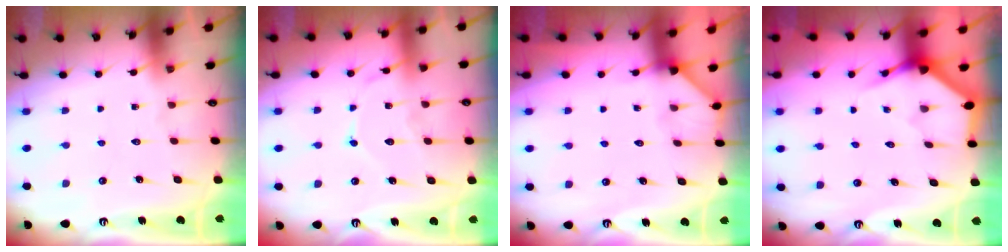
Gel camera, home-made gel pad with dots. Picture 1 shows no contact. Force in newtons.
{"total": 10.0, "press": 10.0, "slide": 0.9}
{"total": 2.0, "press": 2.0, "slide": 0.3}
{"total": 3.4, "press": 3.4, "slide": 0.2}